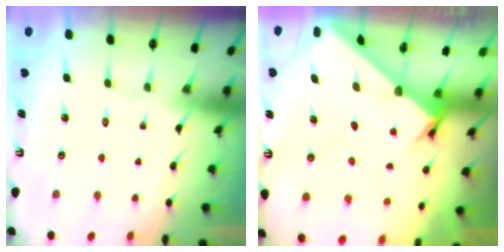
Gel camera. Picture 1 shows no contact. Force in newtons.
{"total": 2.1, "press": 2.1, "slide": 0.2}